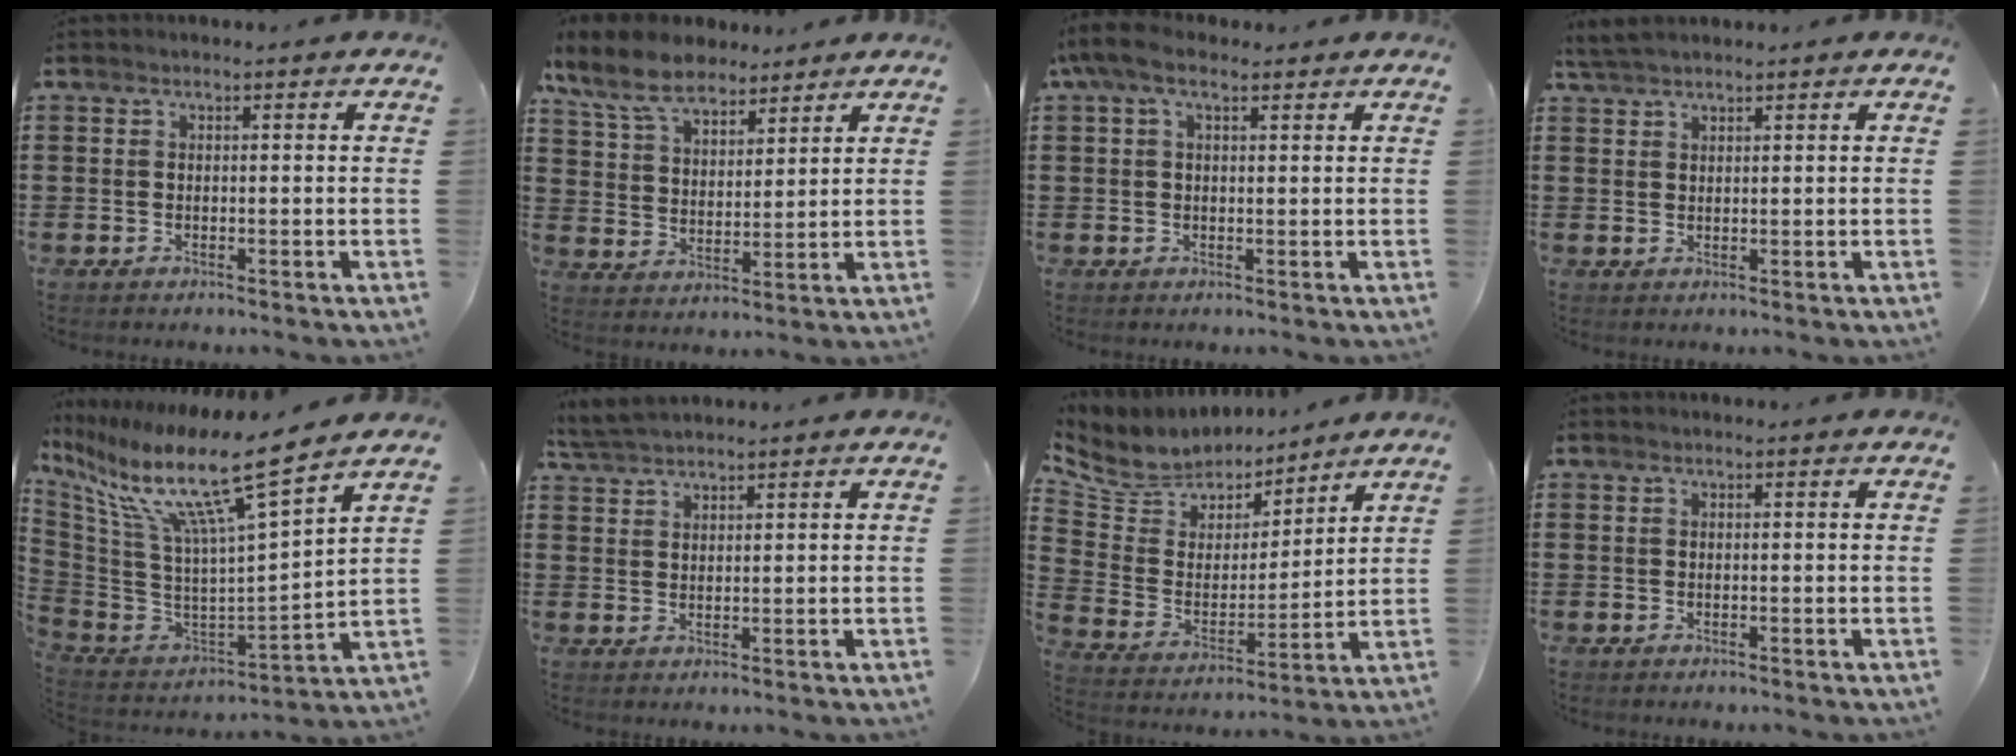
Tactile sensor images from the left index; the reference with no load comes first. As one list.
[{"total": 9.2, "force": [7.5, 3.4, 4.0], "torque": [-0.106, -0.011, 0.142]}, {"total": 5.0, "force": [2.3, 2.1, 3.9], "torque": [-0.087, 0.009, 0.039]}, {"total": 2.6, "force": [2.4, 0.3, 1.0], "torque": [-0.025, 0.004, 0.046]}, {"total": 13.8, "force": [9.2, 0.7, 10.3], "torque": [-0.212, -0.073, 0.139]}, {"total": 3.5, "force": [3.3, 0.4, 1.1], "torque": [-0.032, -0.001, 0.063]}, {"total": 7.3, "force": [6.5, 3.3, 0.1], "torque": [-0.054, -0.047, 0.116]}, {"total": 0.0}]